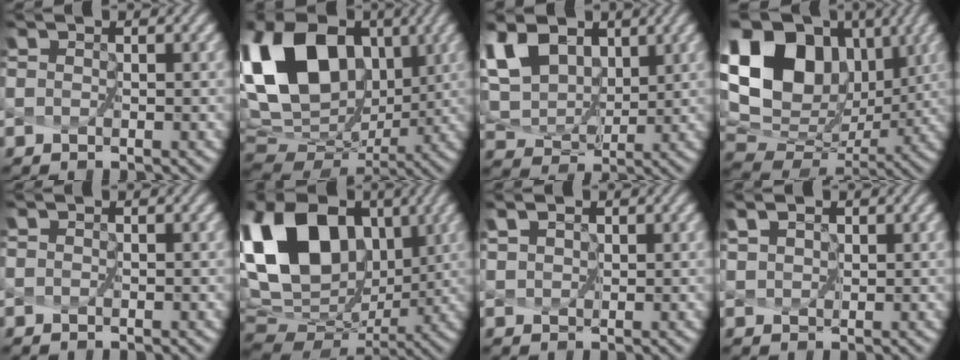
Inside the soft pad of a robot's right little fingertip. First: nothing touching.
{"total": 17.1, "force": [4.7, 11.5, 11.7], "torque": [-0.247, 0.023, 0.084]}
{"total": 8.9, "force": [4.8, 5.6, 5.0], "torque": [-0.133, 0.016, 0.090]}
{"total": 18.7, "force": [7.1, 13.4, 10.9], "torque": [-0.242, 0.053, 0.141]}
{"total": 0.0}
{"total": 17.1, "force": [5.2, 11.4, 11.7], "torque": [-0.240, 0.026, 0.094]}
{"total": 2.3, "force": [1.6, 1.3, 0.9], "torque": [-0.019, 0.010, 0.017]}
{"total": 3.0, "force": [2.0, 1.8, 1.4], "torque": [-0.031, 0.011, 0.022]}